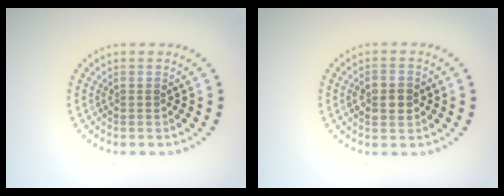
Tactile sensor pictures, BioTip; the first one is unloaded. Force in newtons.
{"total": 3.3, "press": 3.3, "slide": 0.1}